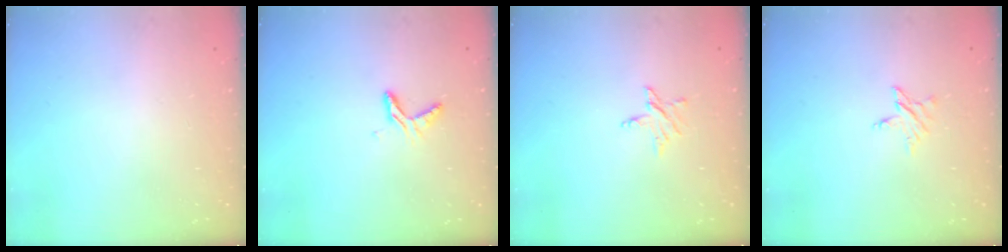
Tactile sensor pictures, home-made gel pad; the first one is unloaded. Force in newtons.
{"total": 5.4, "press": 5.4, "slide": 0.5}
{"total": 3.9, "press": 3.9, "slide": 0.3}
{"total": 4.8, "press": 4.8, "slide": 0.4}